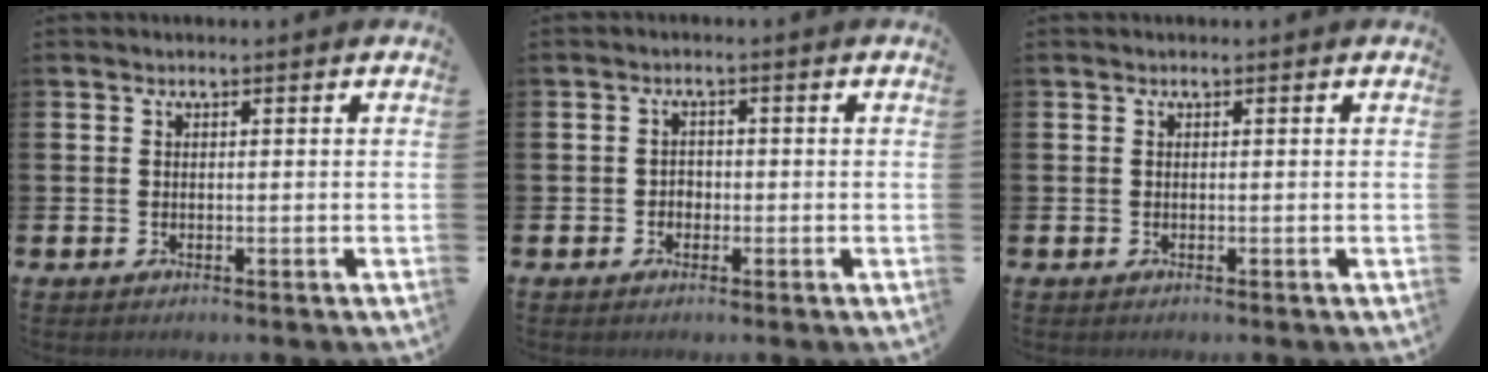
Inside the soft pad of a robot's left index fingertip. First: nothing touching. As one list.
[{"total": 1.5, "force": [-0.6, 1.3, 0.5], "torque": [-0.004, 0.002, -0.017]}, {"total": 0.0}]